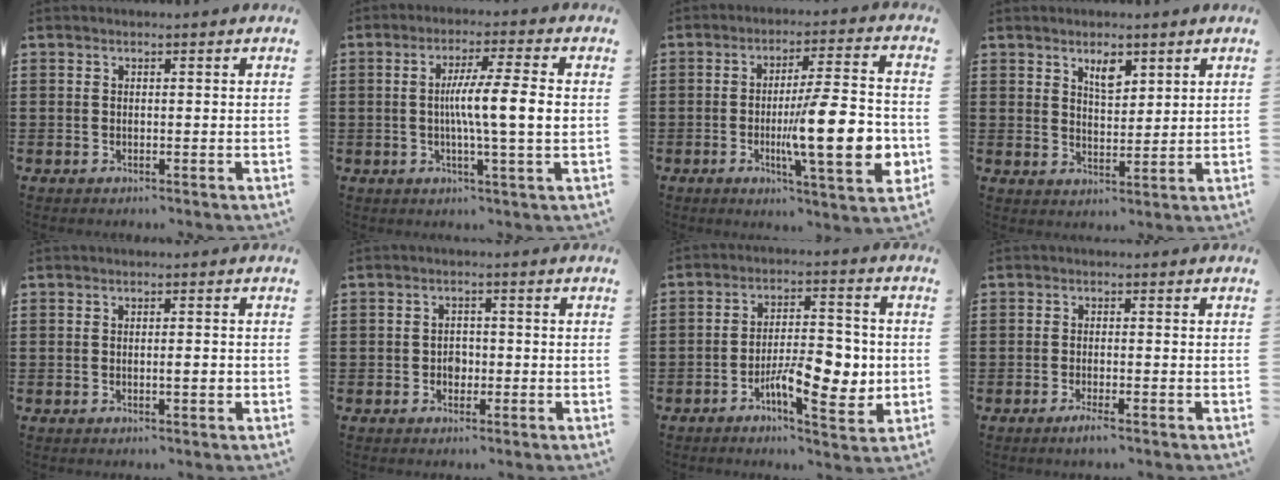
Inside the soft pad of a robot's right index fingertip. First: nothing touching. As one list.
[{"total": 8.1, "force": [0.0, 0.1, 8.1], "torque": [-0.145, -0.003, -0.007]}, {"total": 15.0, "force": [-2.9, 3.0, 14.4], "torque": [-0.216, -0.015, -0.053]}, {"total": 3.7, "force": [2.5, 1.6, 2.2], "torque": [-0.041, 0.003, 0.043]}, {"total": 1.8, "force": [-0.3, 0.3, 1.7], "torque": [-0.030, -0.003, -0.006]}, {"total": 1.8, "force": [-0.5, 1.4, 1.0], "torque": [-0.021, 0.002, -0.012]}, {"total": 9.9, "force": [-2.7, 4.2, 8.5], "torque": [-0.120, -0.002, -0.045]}, {"total": 2.0, "force": [-1.2, -0.1, 1.6], "torque": [-0.032, -0.008, -0.024]}]